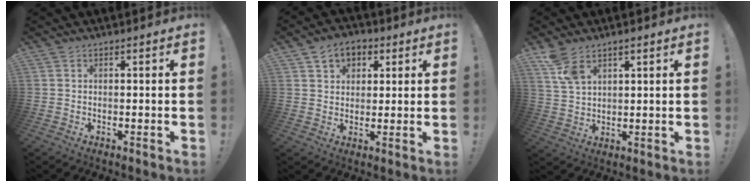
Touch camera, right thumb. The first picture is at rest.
{"total": 7.3, "force": [3.4, 5.6, 3.3], "torque": [-0.047, -0.008, 0.063]}
{"total": 7.0, "force": [4.4, 3.2, 4.3], "torque": [-0.081, -0.021, 0.083]}